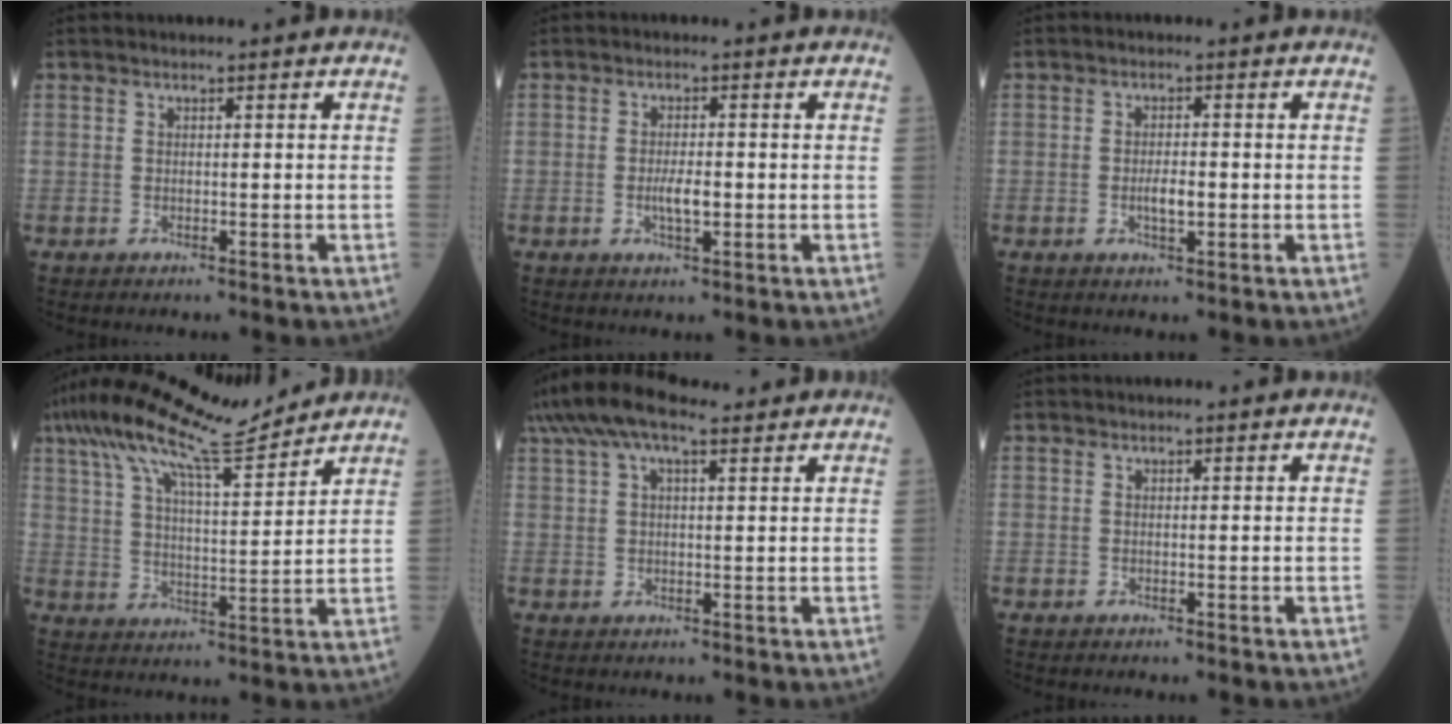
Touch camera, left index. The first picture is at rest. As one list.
[{"total": 3.1, "force": [-1.3, 0.8, 2.8], "torque": [-0.056, -0.006, -0.022]}, {"total": 2.9, "force": [-1.2, 0.9, 2.4], "torque": [-0.048, -0.005, -0.021]}, {"total": 14.6, "force": [12.4, 1.2, 7.7], "torque": [-0.149, 0.015, 0.203]}, {"total": 10.7, "force": [7.4, 3.6, 6.8], "torque": [-0.140, 0.055, 0.133]}, {"total": 0.0}]